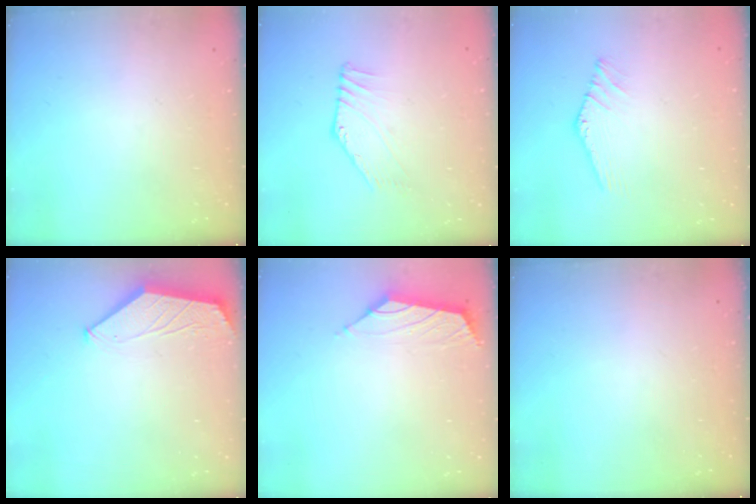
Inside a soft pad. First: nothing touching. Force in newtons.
{"total": 3.1, "press": 3.1, "slide": 0.0}
{"total": 0.5, "press": 0.4, "slide": 0.3}
{"total": 1.6, "press": 1.5, "slide": 0.4}
{"total": 1.5, "press": 1.4, "slide": 0.6}
{"total": 0.0}